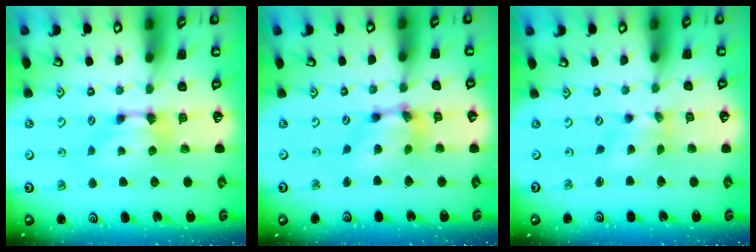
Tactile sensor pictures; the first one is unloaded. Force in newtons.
{"total": 5.9, "press": 5.6, "slide": 2.1}
{"total": 1.2, "press": 0.0, "slide": 1.2}